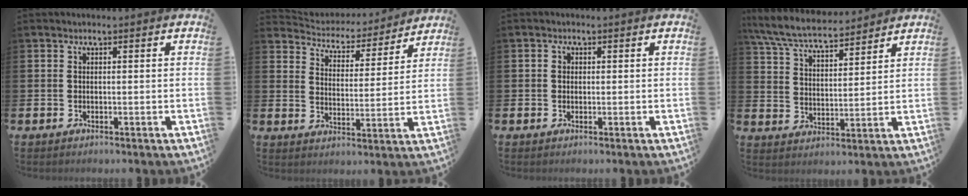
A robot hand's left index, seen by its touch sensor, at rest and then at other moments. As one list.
[{"total": 4.3, "force": [4.1, 1.2, -0.2], "torque": [-0.021, -0.043, 0.063]}, {"total": 1.0, "force": [0.2, 0.9, 0.4], "torque": [0.004, 0.001, 0.000]}, {"total": 7.2, "force": [6.7, 1.2, 2.1], "torque": [-0.072, -0.035, 0.123]}]